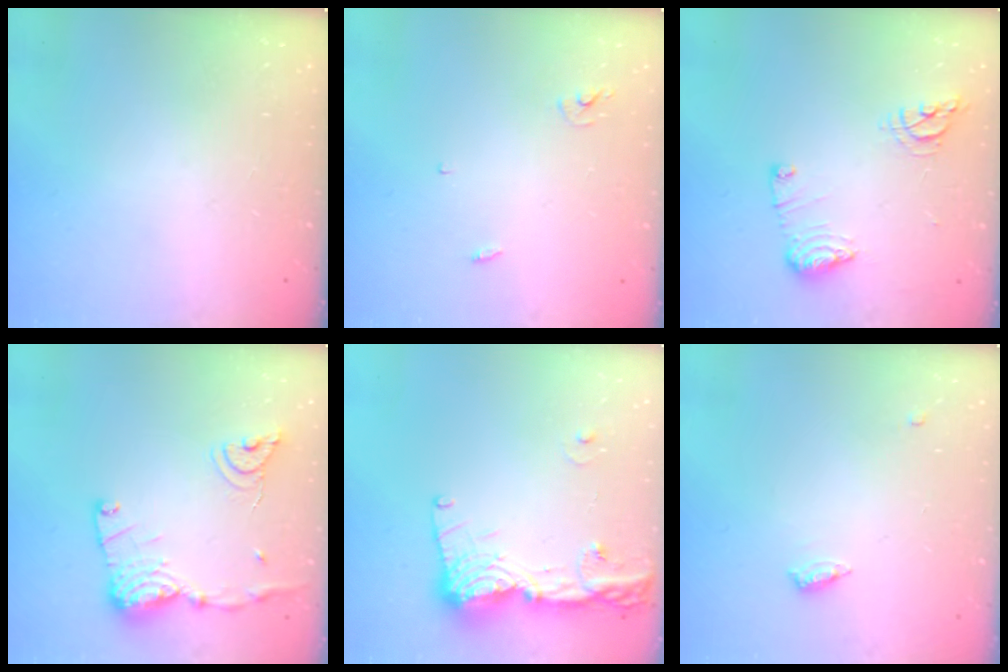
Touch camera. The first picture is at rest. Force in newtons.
{"total": 2.4, "press": 2.4, "slide": 0.2}
{"total": 10.5, "press": 10.5, "slide": 1.0}
{"total": 15.3, "press": 15.3, "slide": 1.2}
{"total": 15.2, "press": 15.1, "slide": 1.5}
{"total": 4.5, "press": 4.5, "slide": 0.4}